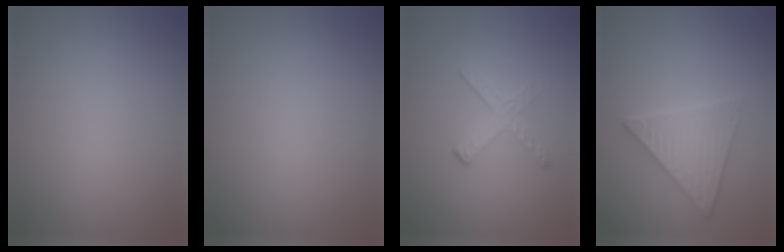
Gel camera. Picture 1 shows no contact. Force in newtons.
{"total": 0.0}
{"total": 2.1, "press": 1.4, "slide": 1.6}
{"total": 3.4, "press": 3.4, "slide": 0.2}